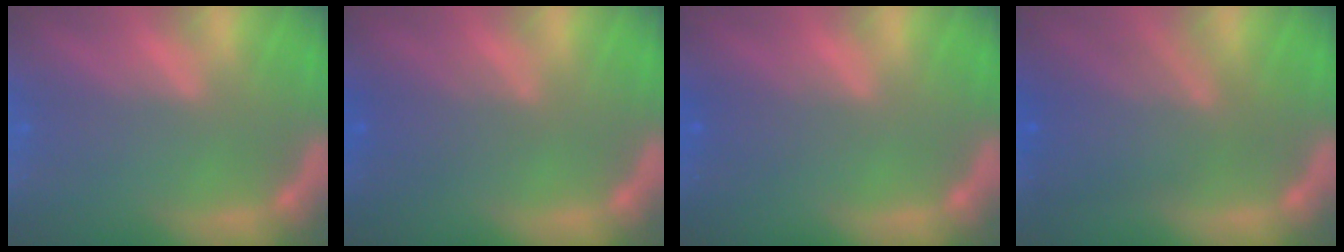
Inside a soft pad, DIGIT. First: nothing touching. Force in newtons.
{"total": 3.0}
{"total": 1.9}
{"total": 6.6}